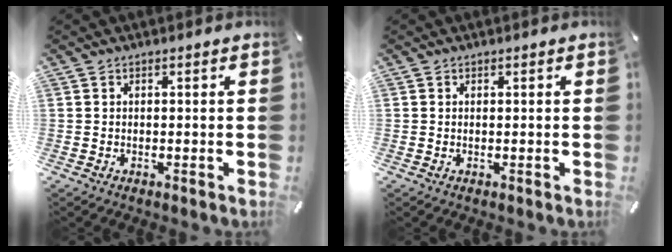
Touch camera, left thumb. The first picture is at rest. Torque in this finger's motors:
{"motor_torque": [0.07, 0.05, -0.01, -0.05, -0.01]}